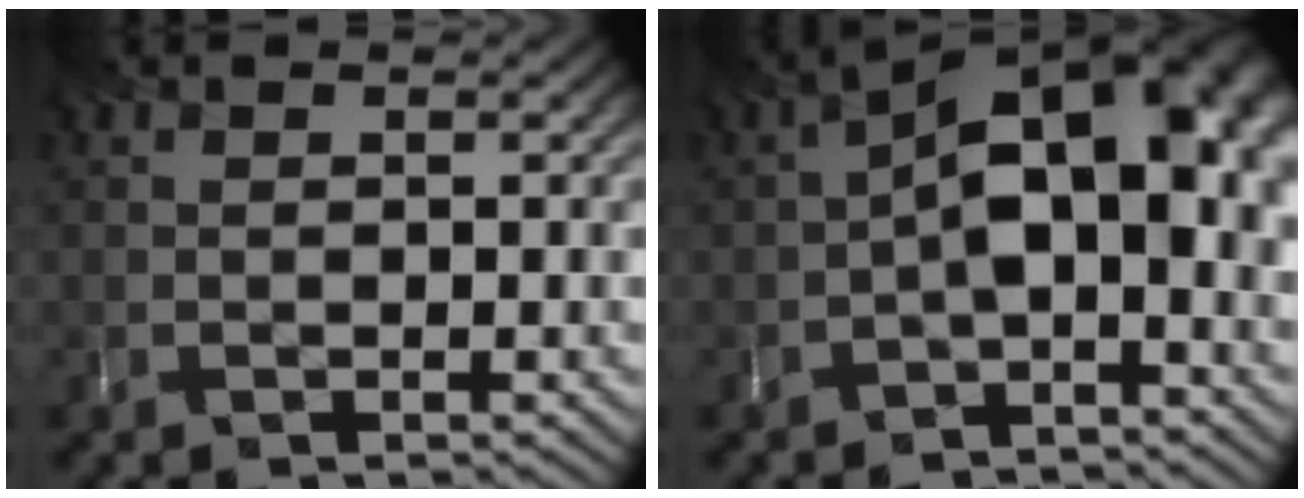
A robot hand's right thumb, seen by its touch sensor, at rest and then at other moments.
{"total": 11.7, "force": [-0.9, 6.0, 10.0], "torque": [-0.165, 0.003, -0.016]}